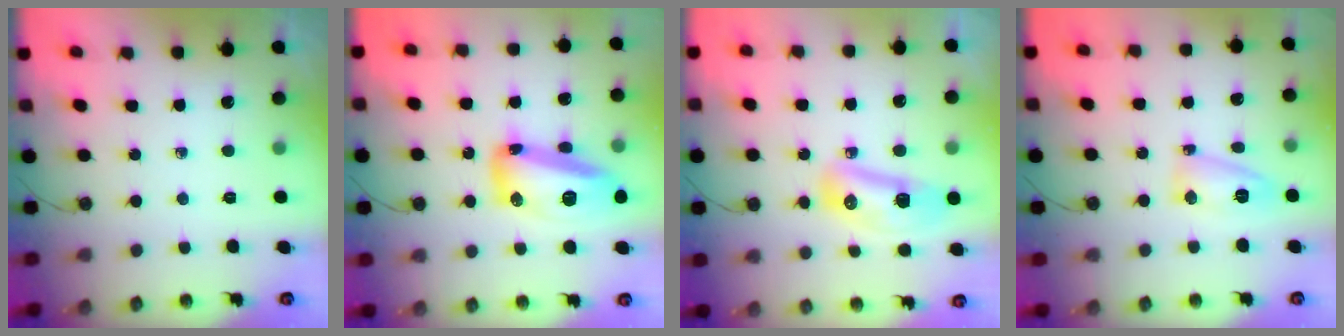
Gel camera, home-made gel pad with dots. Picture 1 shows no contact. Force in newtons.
{"total": 16.4, "press": 16.3, "slide": 1.3}
{"total": 17.0, "press": 13.5, "slide": 10.4}
{"total": 6.3, "press": 6.2, "slide": 1.1}